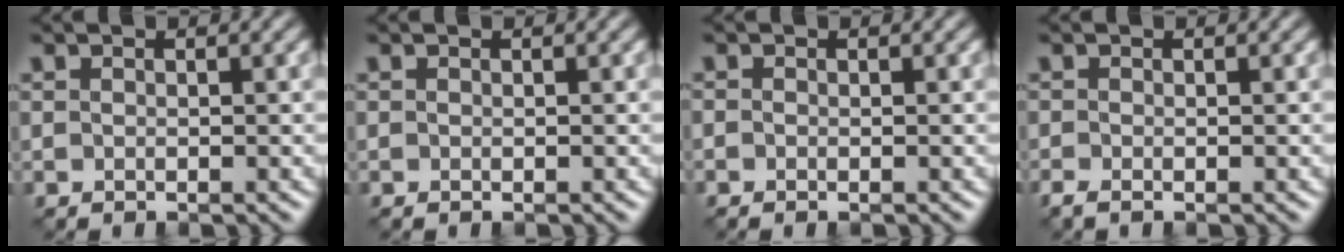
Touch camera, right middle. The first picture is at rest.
{"total": 0.0}
{"total": 0.0}
{"total": 1.1, "force": [-0.8, 0.3, 0.6], "torque": [-0.019, -0.005, -0.018]}